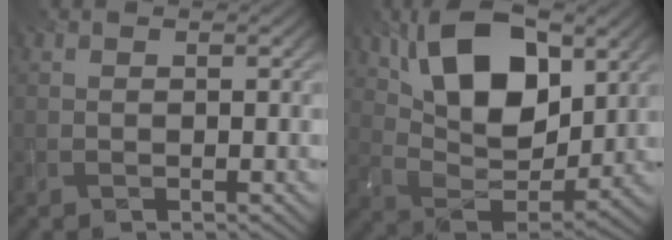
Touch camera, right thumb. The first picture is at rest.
{"total": 13.8, "force": [5.9, 7.4, 10.1], "torque": [-0.180, -0.002, 0.108]}